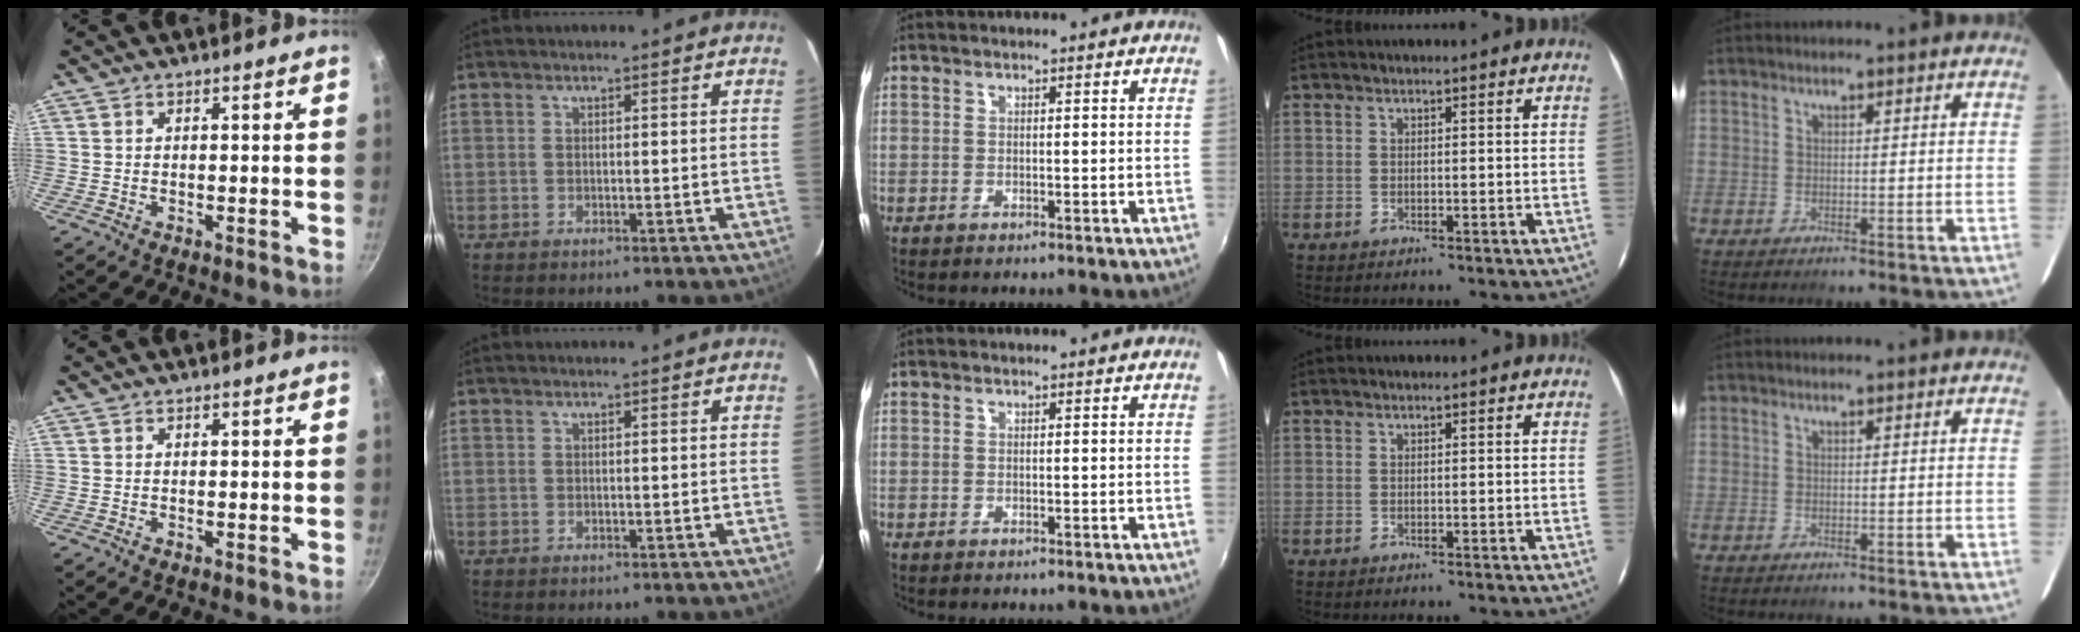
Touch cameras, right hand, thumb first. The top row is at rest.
{}